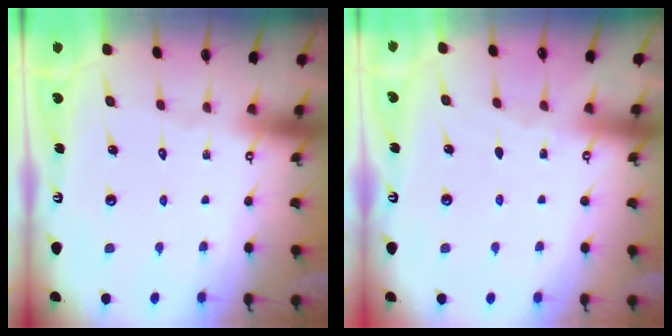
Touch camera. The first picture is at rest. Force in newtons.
{"total": 2.5, "press": 2.5, "slide": 0.4}